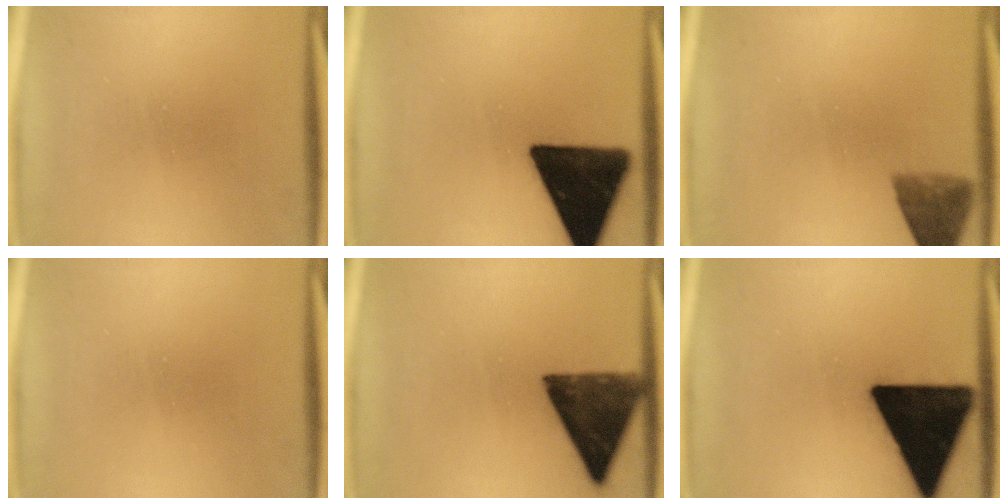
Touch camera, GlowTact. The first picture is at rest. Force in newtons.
{"total": 18.6}
{"total": 3.5}
{"total": 0.0}
{"total": 13.2}
{"total": 22.0}